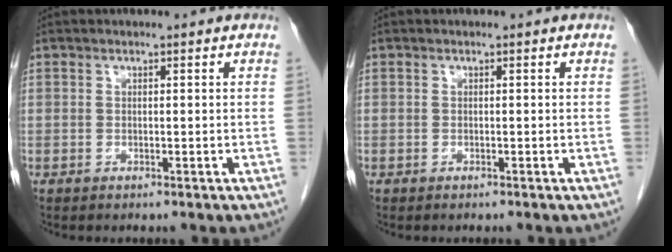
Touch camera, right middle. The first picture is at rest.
{"total": 0.0}